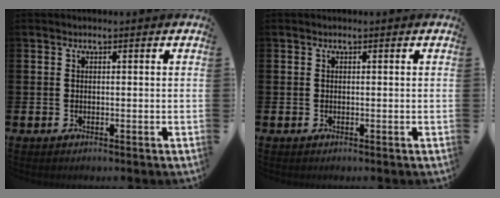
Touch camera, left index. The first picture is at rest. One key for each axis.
{"total": 0.0}